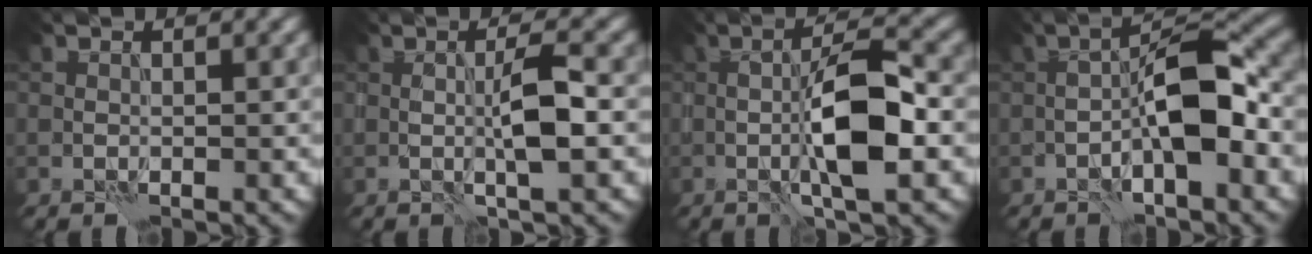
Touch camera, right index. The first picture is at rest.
{"total": 2.6, "force": [0.5, -0.1, 2.5], "torque": [-0.066, -0.004, 0.003]}
{"total": 5.9, "force": [-0.2, 1.1, 5.8], "torque": [-0.117, 0.001, -0.010]}
{"total": 5.6, "force": [-1.3, 1.3, 5.3], "torque": [-0.102, 0.016, -0.032]}